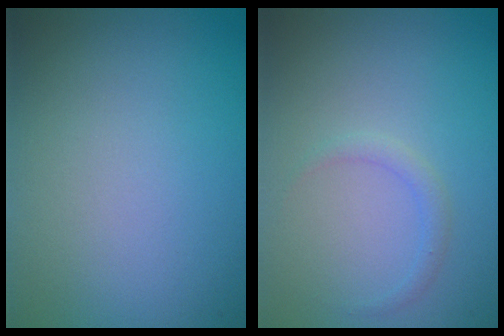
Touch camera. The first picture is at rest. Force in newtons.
{"total": 1.1, "press": 1.1, "slide": 0.0}